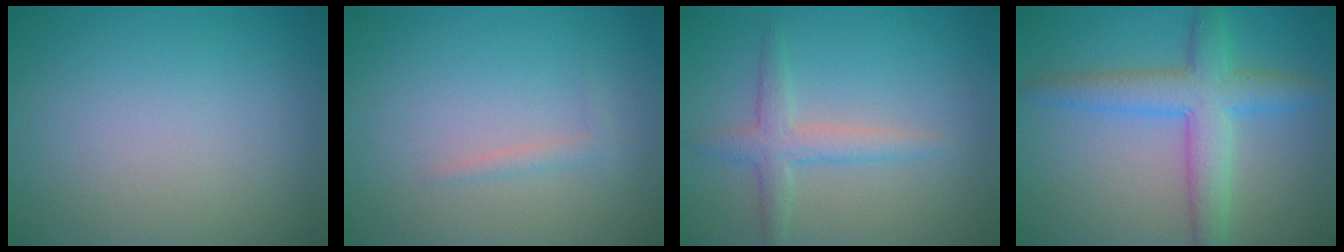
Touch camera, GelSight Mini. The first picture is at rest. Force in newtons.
{"total": 1.0, "press": 1.0, "slide": 0.1}
{"total": 2.7, "press": 2.7, "slide": 0.0}
{"total": 5.4, "press": 5.4, "slide": 0.1}